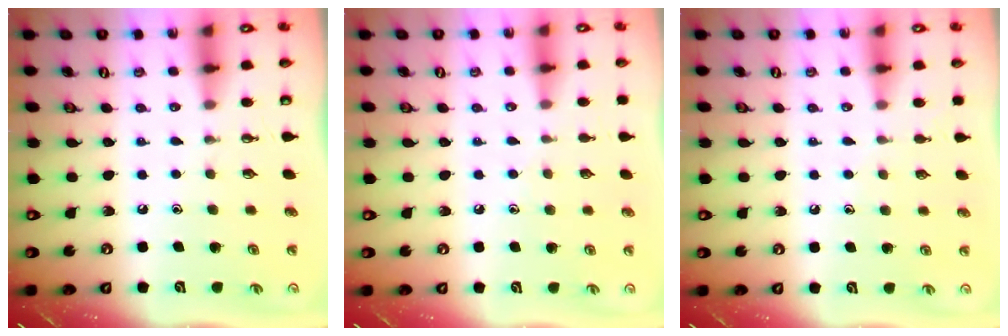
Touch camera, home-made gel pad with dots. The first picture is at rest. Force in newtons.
{"total": 4.0, "press": 4.0, "slide": 0.6}
{"total": 3.6, "press": 3.6, "slide": 0.4}